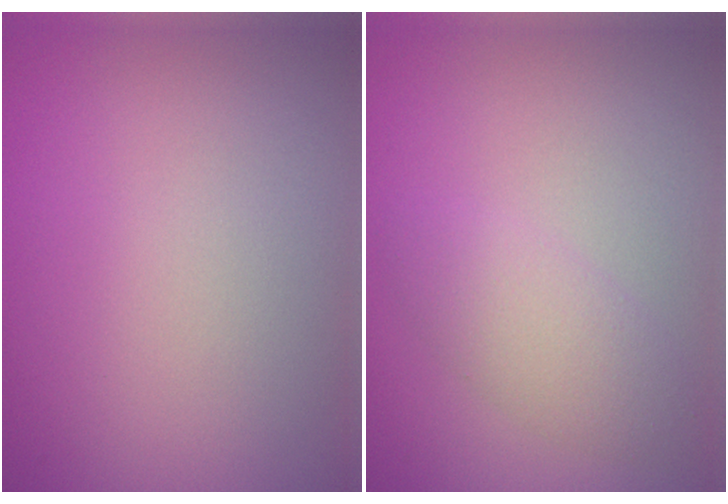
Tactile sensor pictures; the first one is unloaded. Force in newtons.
{"total": 2.7, "press": 2.7, "slide": 0.0}